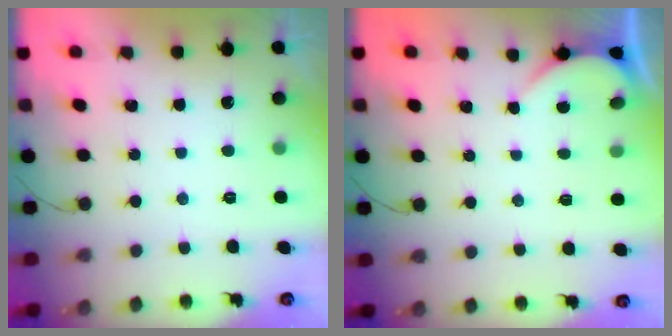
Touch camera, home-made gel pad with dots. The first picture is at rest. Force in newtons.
{"total": 2.7, "press": 2.7, "slide": 0.3}